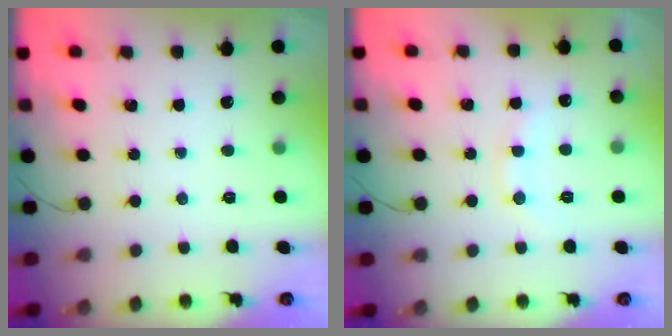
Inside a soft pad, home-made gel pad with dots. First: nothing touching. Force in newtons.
{"total": 9.2, "press": 9.1, "slide": 1.2}